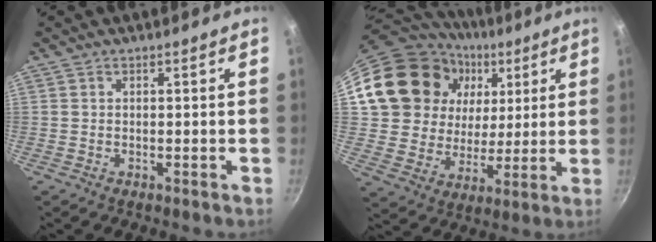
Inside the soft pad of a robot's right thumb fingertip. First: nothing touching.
{"total": 23.5, "force": [9.3, 18.0, 11.9], "torque": [-0.199, -0.001, 0.172]}